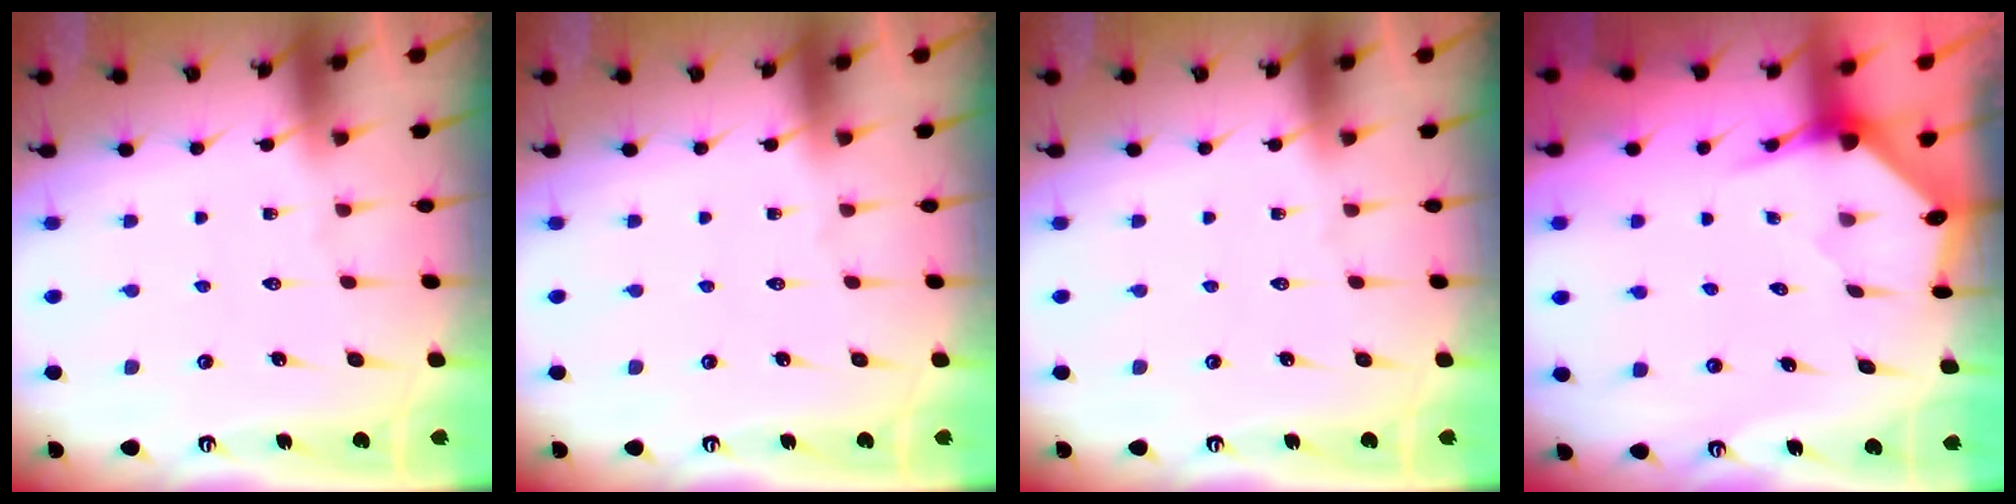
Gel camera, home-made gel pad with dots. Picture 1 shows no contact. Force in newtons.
{"total": 0.0}
{"total": 0.0}
{"total": 3.5, "press": 3.5, "slide": 0.3}